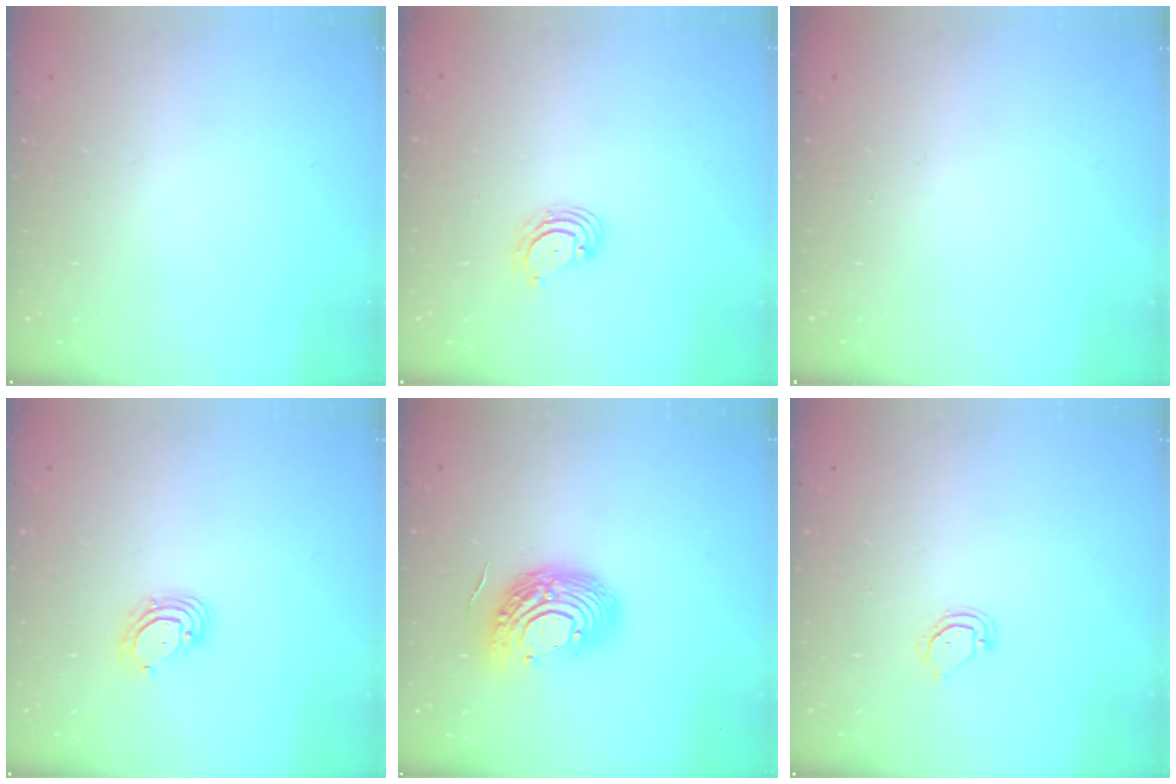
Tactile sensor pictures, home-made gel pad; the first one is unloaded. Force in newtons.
{"total": 4.0, "press": 3.9, "slide": 0.4}
{"total": 0.0}
{"total": 5.2, "press": 5.2, "slide": 0.6}
{"total": 16.2, "press": 16.1, "slide": 1.2}
{"total": 4.0, "press": 4.0, "slide": 0.4}